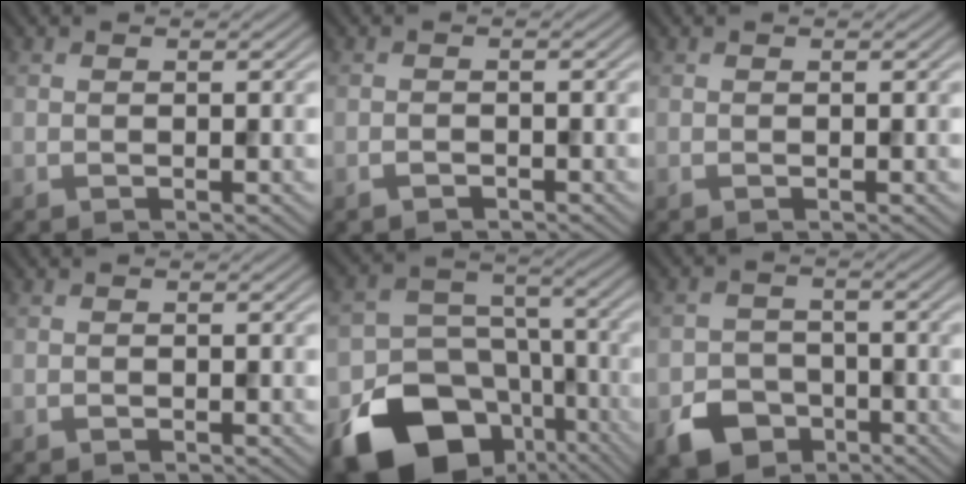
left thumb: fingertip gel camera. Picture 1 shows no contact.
{"total": 0.8, "force": [-0.8, 0.2, 0.2], "torque": [-0.007, 0.001, -0.013]}
{"total": 0.0}
{"total": 0.0}
{"total": 17.1, "force": [-9.2, 12.4, 7.4], "torque": [-0.151, -0.049, -0.144]}
{"total": 5.3, "force": [-3.1, 3.8, 2.0], "torque": [-0.040, -0.006, -0.061]}